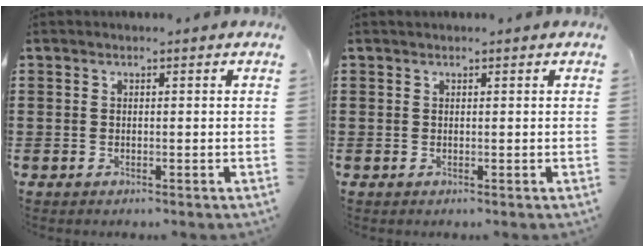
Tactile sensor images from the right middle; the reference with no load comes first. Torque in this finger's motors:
{"motor_torque": [0.00, 0.00, 0.00, 0.00]}